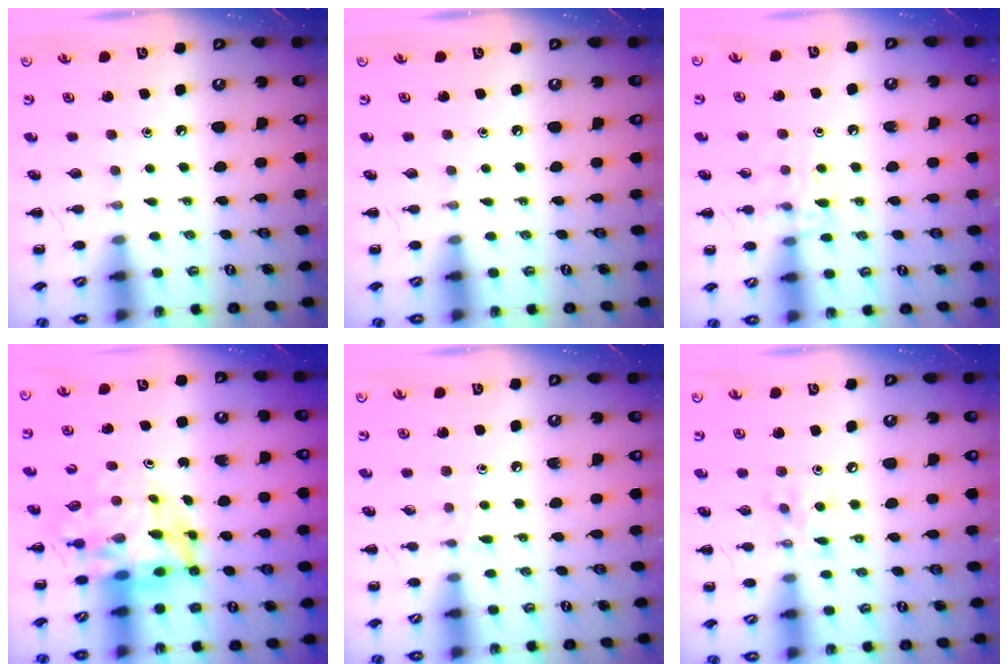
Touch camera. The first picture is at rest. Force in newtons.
{"total": 0.0}
{"total": 9.2, "press": 9.1, "slide": 1.4}
{"total": 7.4, "press": 7.0, "slide": 2.3}
{"total": 5.2, "press": 4.8, "slide": 2.0}
{"total": 6.3, "press": 6.3, "slide": 0.6}